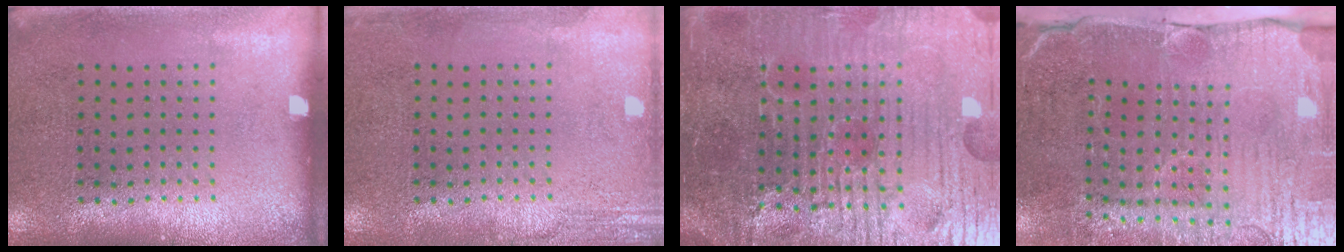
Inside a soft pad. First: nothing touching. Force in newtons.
{"total": 2.2, "press": 2.2, "slide": 0.4}
{"total": 6.3, "press": 5.8, "slide": 2.5}
{"total": 5.0, "press": 4.3, "slide": 2.6}